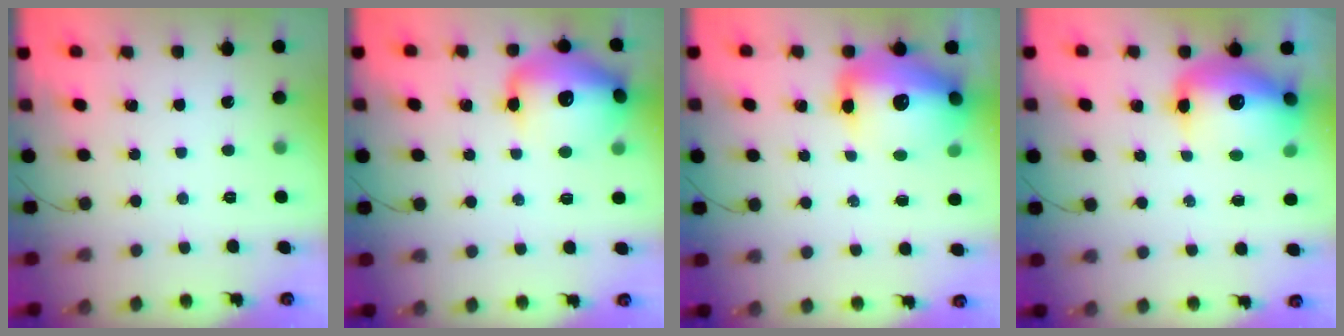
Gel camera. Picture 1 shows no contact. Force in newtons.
{"total": 16.7, "press": 16.3, "slide": 3.3}
{"total": 18.8, "press": 18.1, "slide": 4.8}
{"total": 16.2, "press": 15.8, "slide": 3.7}